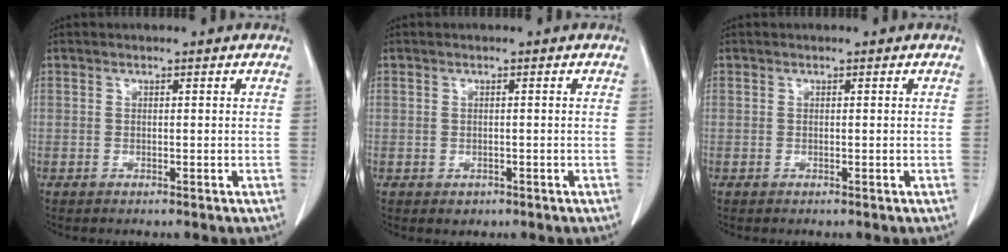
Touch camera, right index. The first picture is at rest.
{"total": 1.2, "force": [-0.5, 1.1, 0.3], "torque": [-0.002, 0.003, -0.003]}
{"total": 0.0}